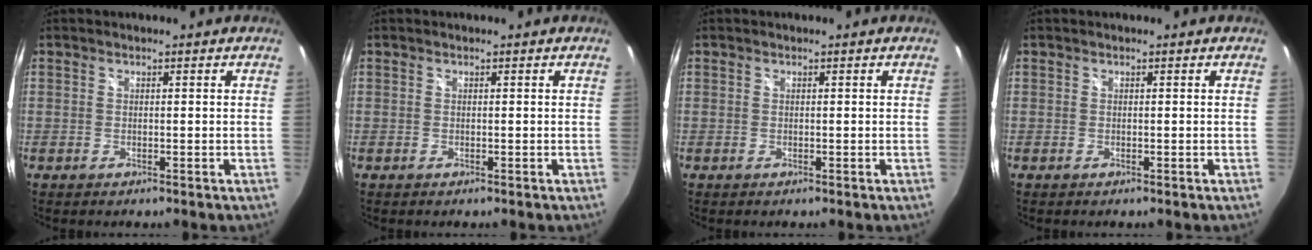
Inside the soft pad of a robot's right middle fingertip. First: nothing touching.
{"total": 0.0}
{"total": 0.0}
{"total": 0.0}